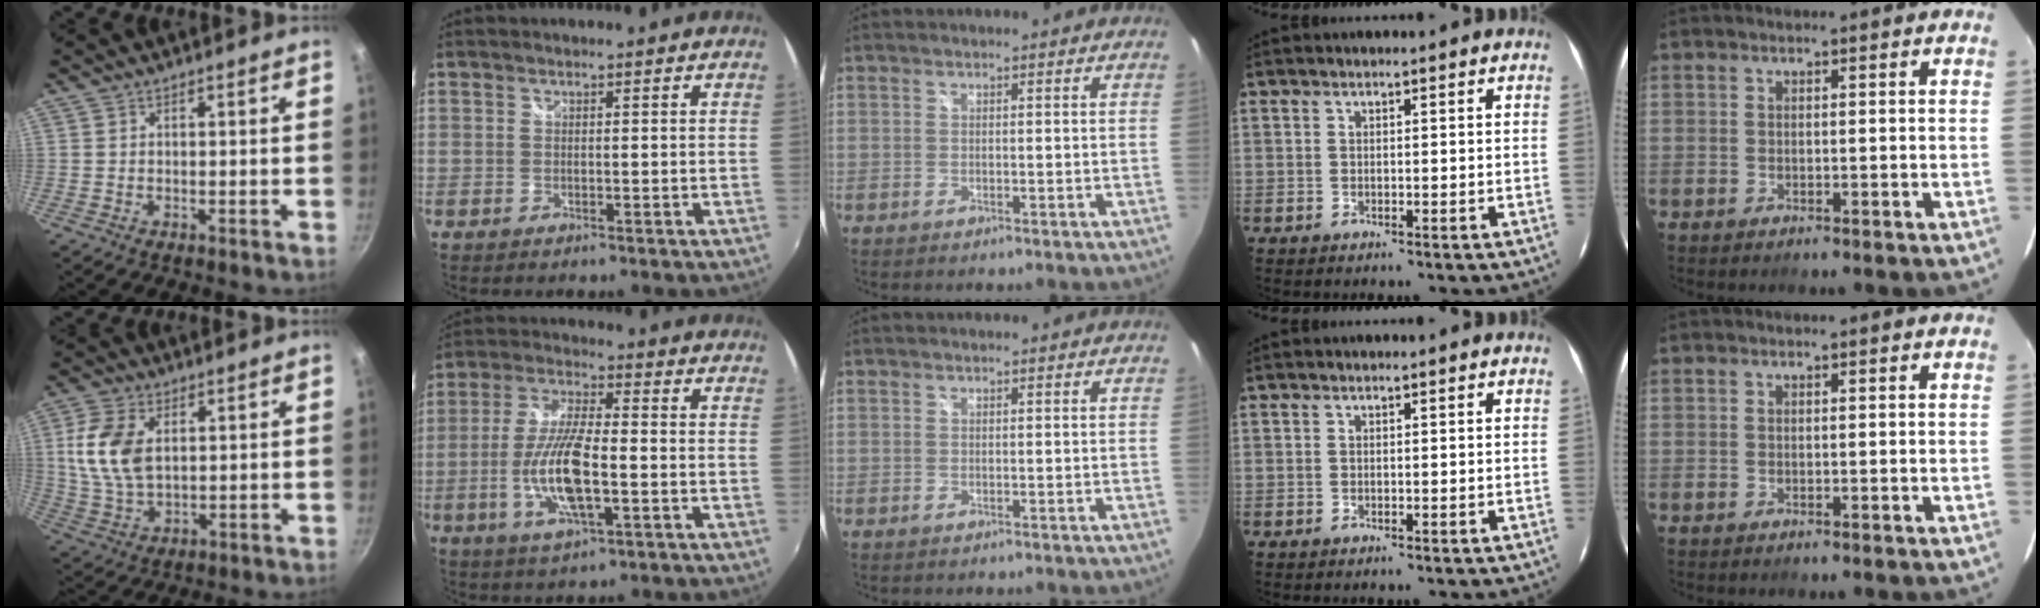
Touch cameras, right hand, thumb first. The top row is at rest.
{"thumb": {"total": 10.7, "force": [2.4, 6.5, 8.1], "torque": [-0.156, -0.008, 0.049]}, "index": {"total": 12.8, "force": [-3.1, 3.6, 11.8], "torque": [-0.242, -0.006, -0.061]}}